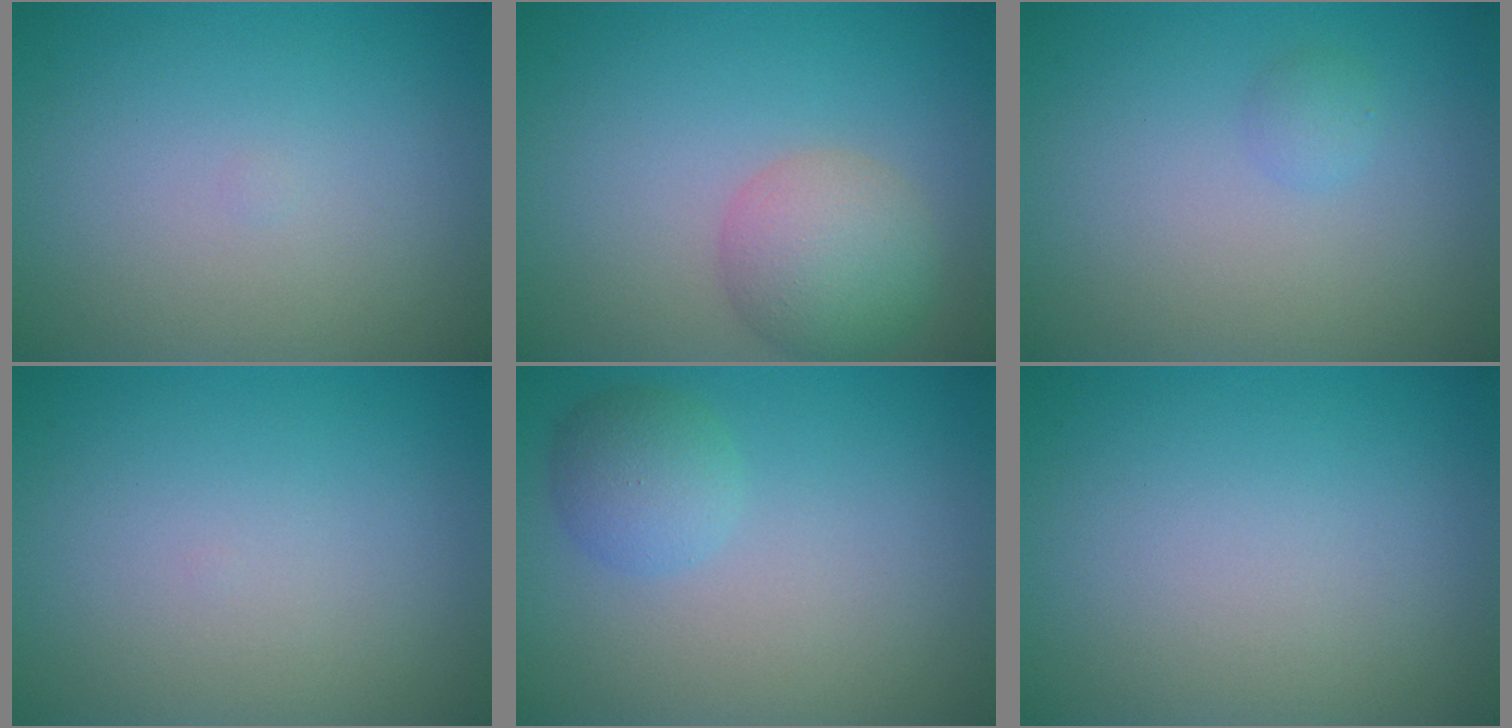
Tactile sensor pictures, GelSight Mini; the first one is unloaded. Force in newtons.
{"total": 4.5, "press": 4.5, "slide": 0.2}
{"total": 0.9, "press": 0.9, "slide": 0.1}
{"total": 0.0}
{"total": 2.5, "press": 2.5, "slide": 0.1}
{"total": 0.0}